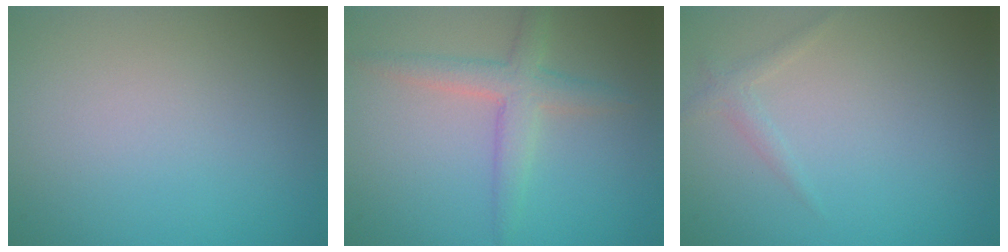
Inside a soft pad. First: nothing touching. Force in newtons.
{"total": 3.2, "press": 3.2, "slide": 0.1}
{"total": 1.0, "press": 1.0, "slide": 0.0}